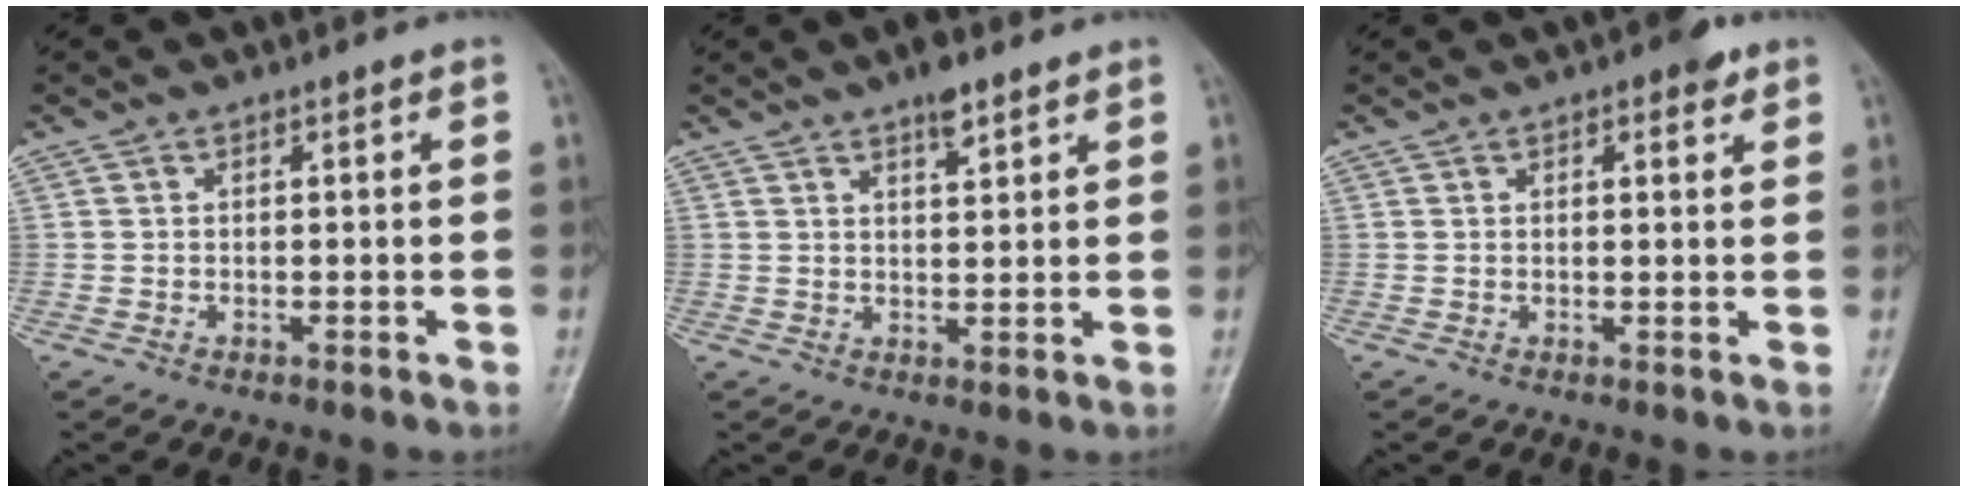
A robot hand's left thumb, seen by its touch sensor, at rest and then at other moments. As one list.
[{"total": 4.1, "force": [3.0, 1.3, 2.5], "torque": [-0.030, -0.016, 0.049]}, {"total": 3.2, "force": [2.0, 1.3, 2.2], "torque": [-0.019, -0.005, 0.022]}]